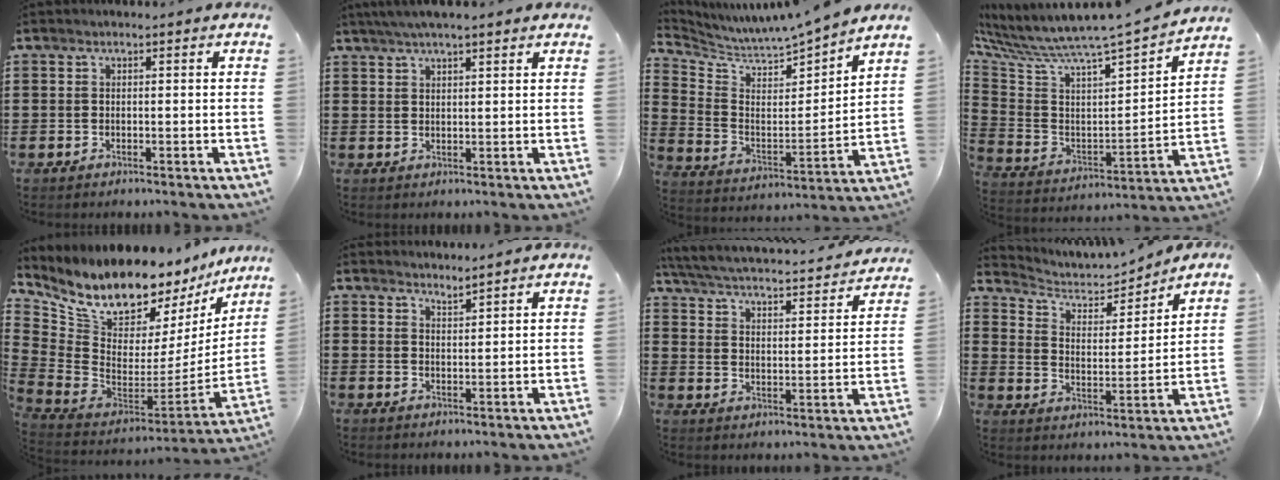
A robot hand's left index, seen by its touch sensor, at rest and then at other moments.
{"total": 3.3, "force": [2.7, 0.3, 2.0], "torque": [-0.044, 0.003, 0.049]}
{"total": 5.0, "force": [5.0, 0.0, 0.0], "torque": [-0.033, -0.061, 0.078]}
{"total": 5.3, "force": [5.0, -0.3, 1.7], "torque": [-0.065, -0.068, 0.071]}
{"total": 10.2, "force": [8.8, 3.4, 3.6], "torque": [-0.113, -0.087, 0.156]}
{"total": 2.0, "force": [2.0, -0.2, -0.1], "torque": [-0.002, -0.003, 0.039]}
{"total": 3.7, "force": [3.5, -0.2, 1.2], "torque": [-0.046, -0.031, 0.050]}
{"total": 3.9, "force": [3.5, 1.5, 0.9], "torque": [-0.043, -0.019, 0.053]}